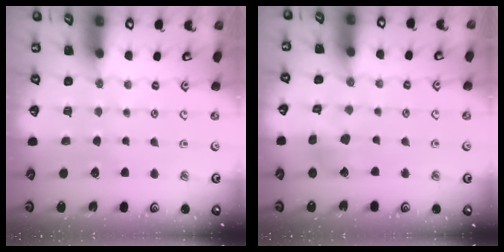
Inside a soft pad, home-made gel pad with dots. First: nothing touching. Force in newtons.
{"total": 8.5, "press": 8.4, "slide": 0.9}